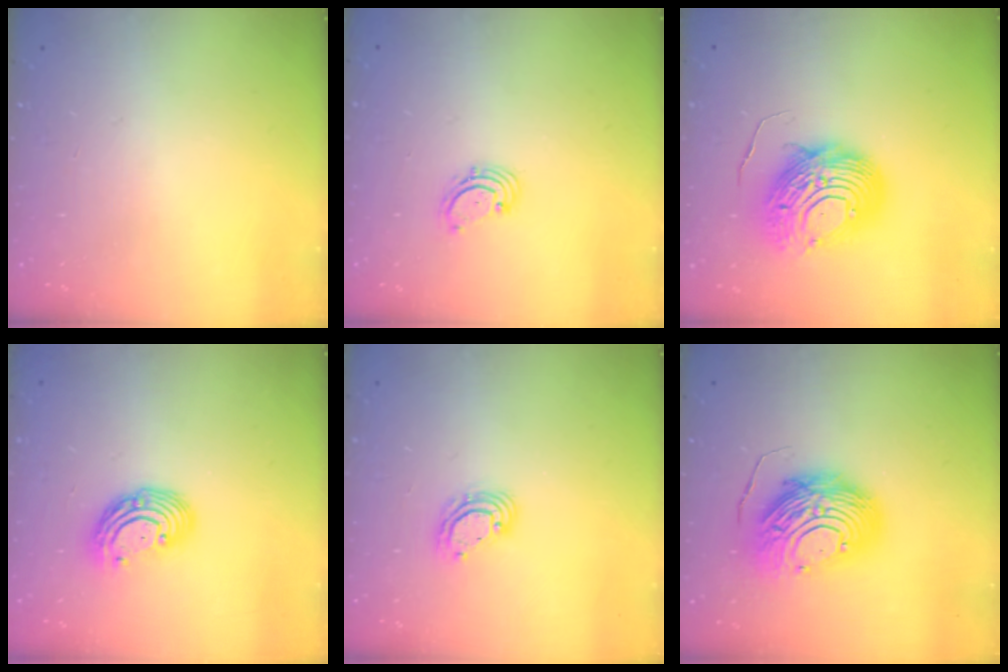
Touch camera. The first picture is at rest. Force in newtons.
{"total": 1.6, "press": 1.6, "slide": 0.2}
{"total": 13.2, "press": 13.1, "slide": 1.5}
{"total": 9.0, "press": 8.8, "slide": 1.7}
{"total": 6.6, "press": 6.6, "slide": 0.9}
{"total": 13.7, "press": 13.6, "slide": 1.3}